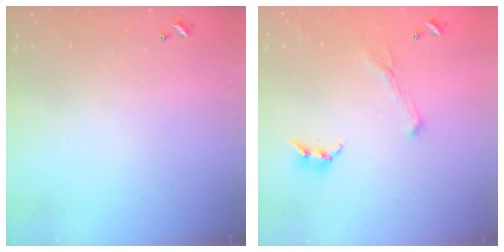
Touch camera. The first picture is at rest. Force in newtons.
{"total": 2.1, "press": 2.0, "slide": 0.7}